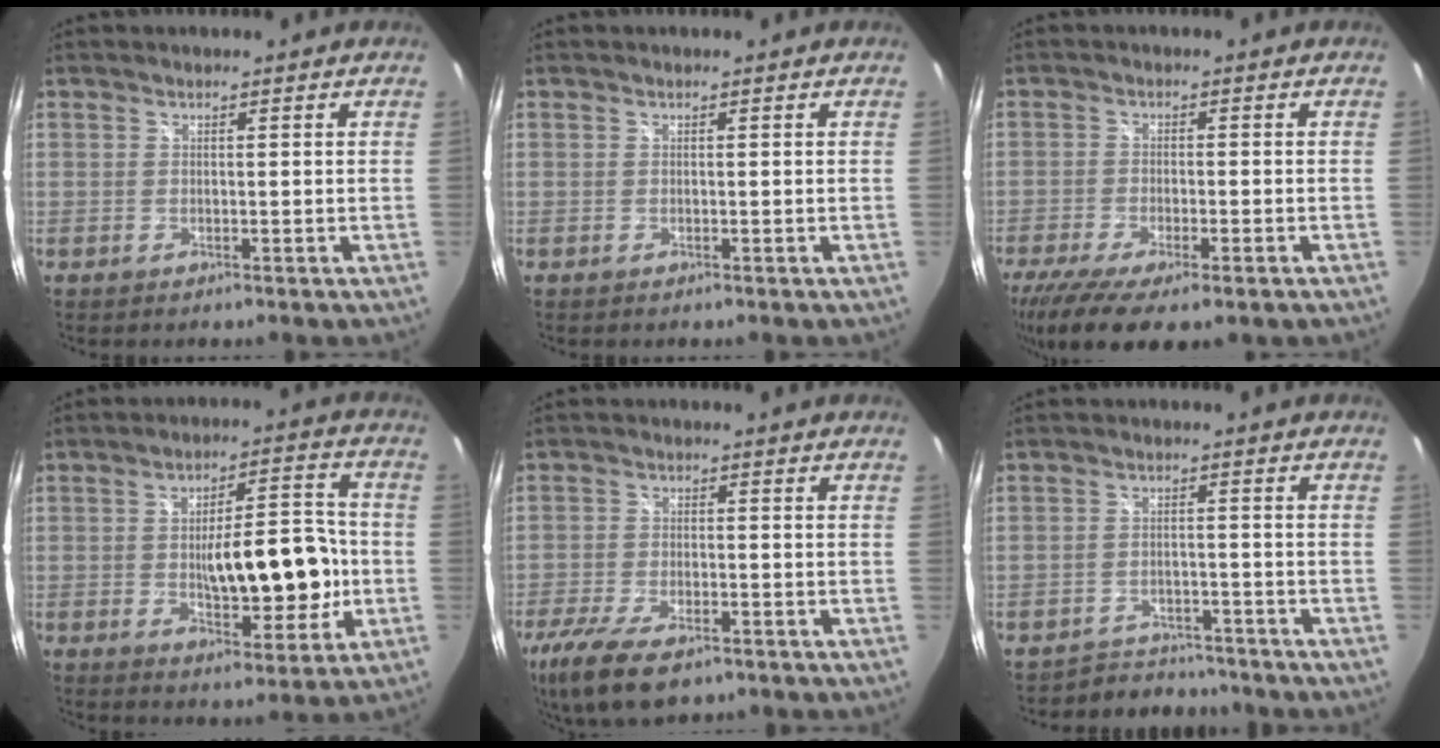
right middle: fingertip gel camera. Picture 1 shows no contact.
{"total": 0.0}
{"total": 12.1, "force": [-8.0, 3.5, 8.3], "torque": [-0.181, -0.055, -0.133]}
{"total": 14.2, "force": [-1.6, 5.5, 12.9], "torque": [-0.193, 0.013, -0.012]}
{"total": 12.7, "force": [-8.1, 5.2, 8.3], "torque": [-0.193, -0.041, -0.142]}
{"total": 6.5, "force": [-6.0, 2.6, 0.2], "torque": [-0.013, 0.013, -0.085]}